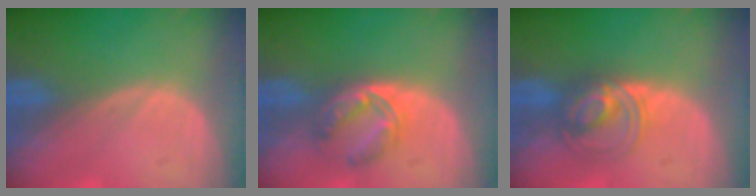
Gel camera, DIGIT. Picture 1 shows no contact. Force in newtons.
{"total": 5.6, "press": 5.4, "slide": 1.4}
{"total": 5.5, "press": 5.5, "slide": 0.6}